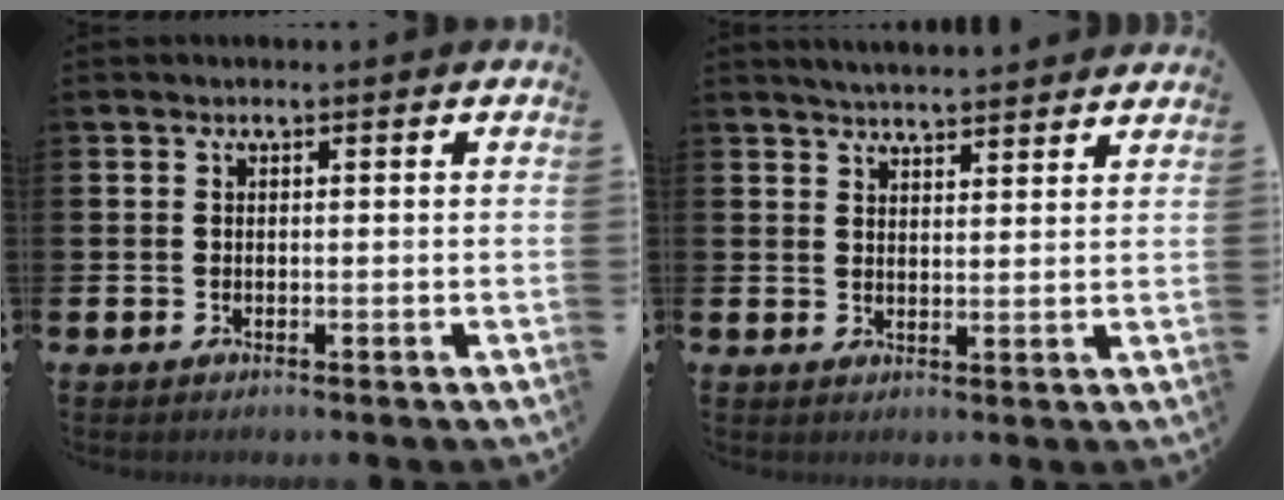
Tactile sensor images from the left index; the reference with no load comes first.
{"total": 4.0, "force": [4.0, -0.1, 0.2], "torque": [-0.010, -0.024, 0.071]}